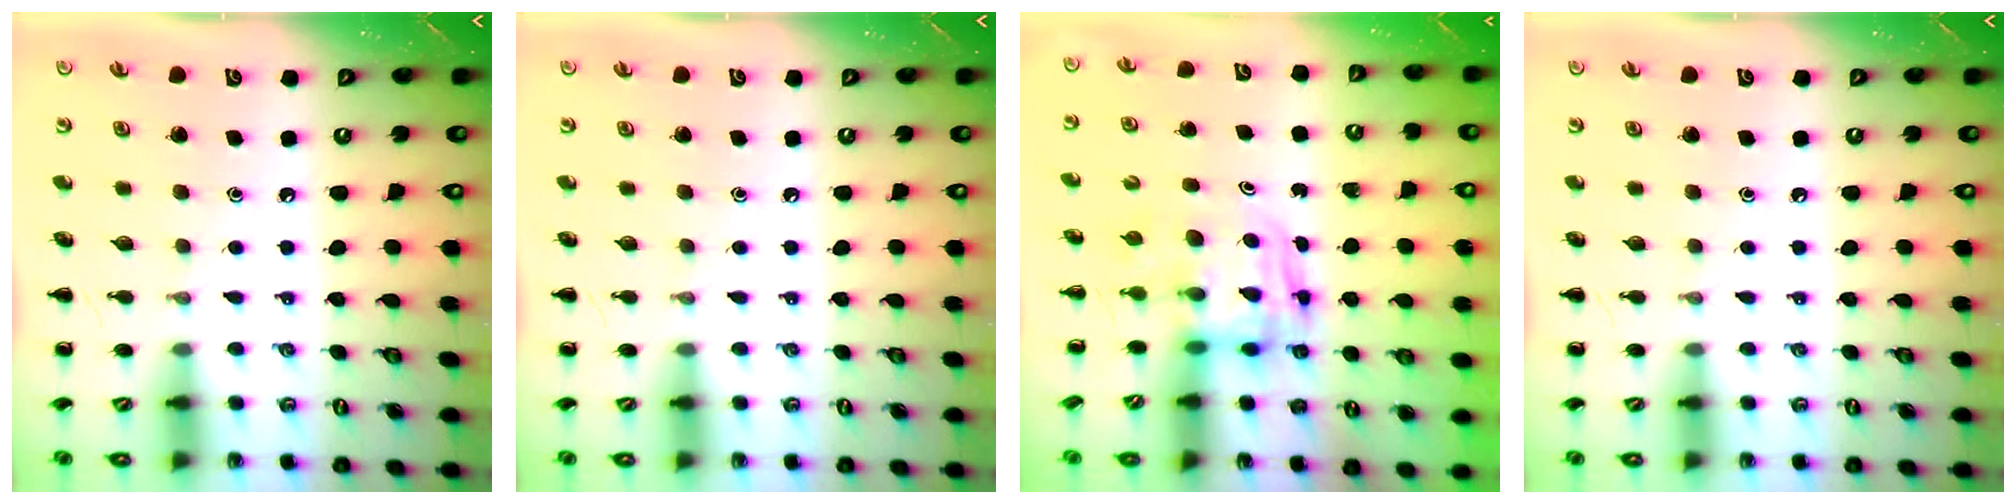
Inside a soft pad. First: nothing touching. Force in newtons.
{"total": 0.0}
{"total": 2.7, "press": 2.7, "slide": 0.2}
{"total": 0.0}